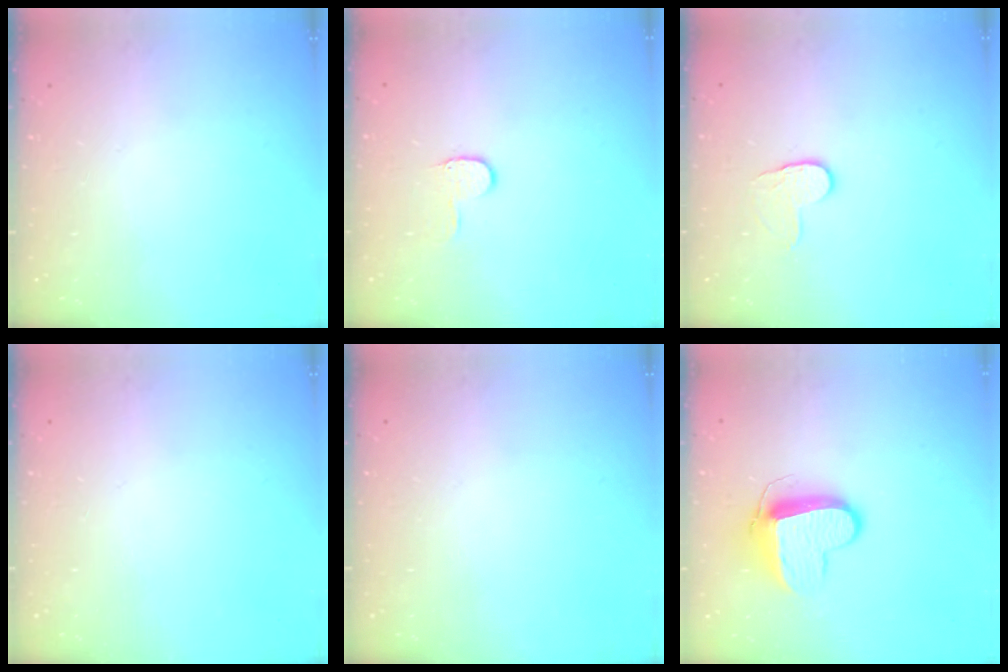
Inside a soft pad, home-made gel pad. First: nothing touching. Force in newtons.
{"total": 4.6, "press": 4.6, "slide": 0.5}
{"total": 4.3, "press": 4.3, "slide": 0.4}
{"total": 0.0}
{"total": 0.0}
{"total": 10.9, "press": 10.8, "slide": 0.6}